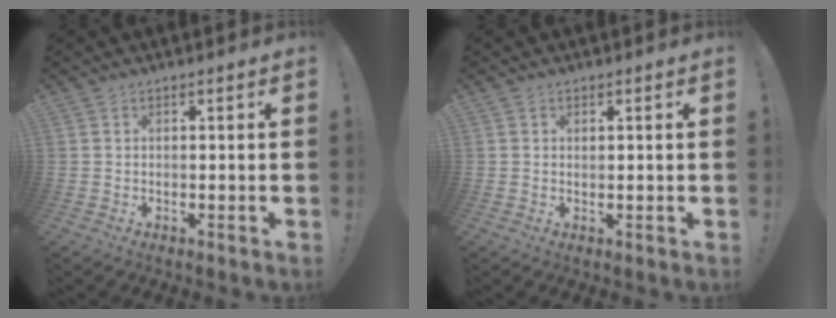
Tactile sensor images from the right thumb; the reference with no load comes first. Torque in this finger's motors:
{"motor_torque": [-0.28, -0.35, -0.06, 0.19, -0.01]}